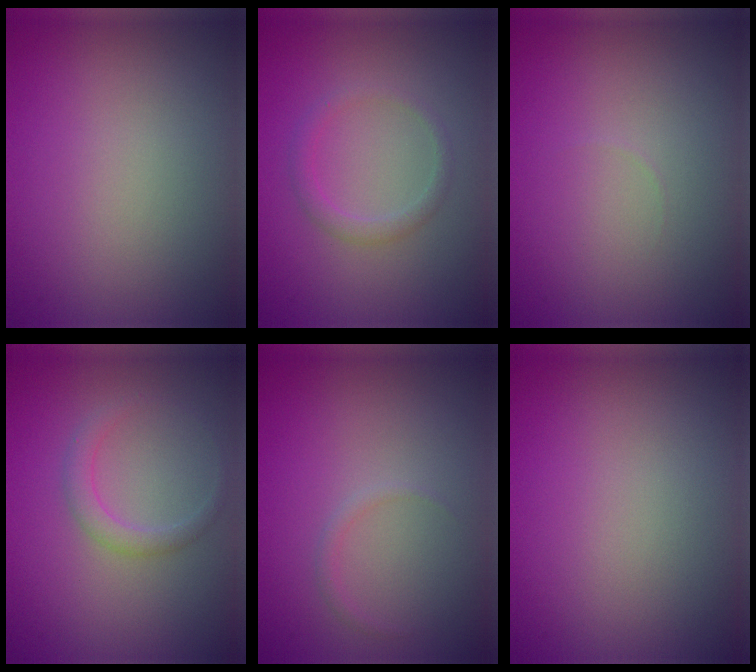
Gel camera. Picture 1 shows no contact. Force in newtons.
{"total": 1.5, "press": 1.5, "slide": 0.1}
{"total": 0.0}
{"total": 1.7, "press": 1.7, "slide": 0.1}
{"total": 0.7, "press": 0.7, "slide": 0.1}
{"total": 0.0}